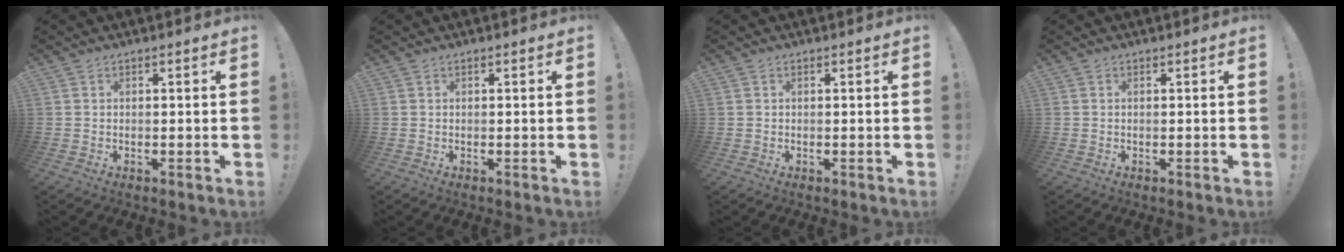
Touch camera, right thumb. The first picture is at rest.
{"total": 0.0}
{"total": 0.0}
{"total": 0.0}